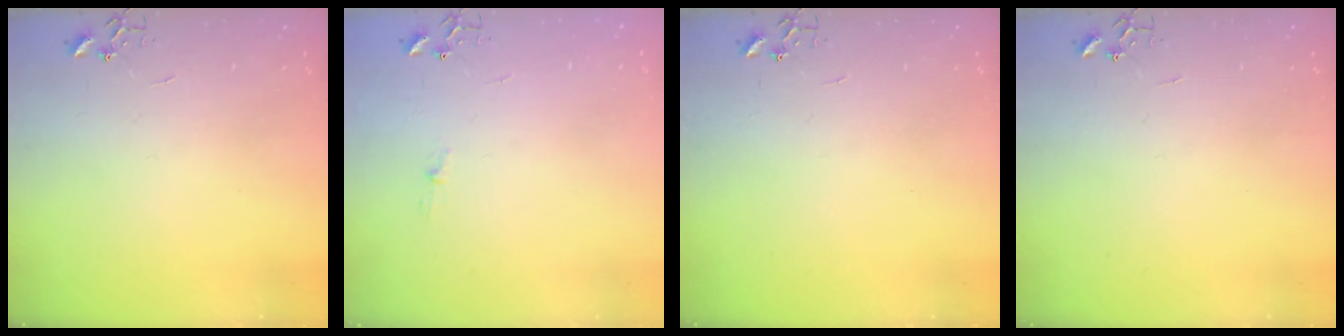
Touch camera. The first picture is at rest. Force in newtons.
{"total": 3.3, "press": 3.3, "slide": 0.5}
{"total": 0.0}
{"total": 0.0}